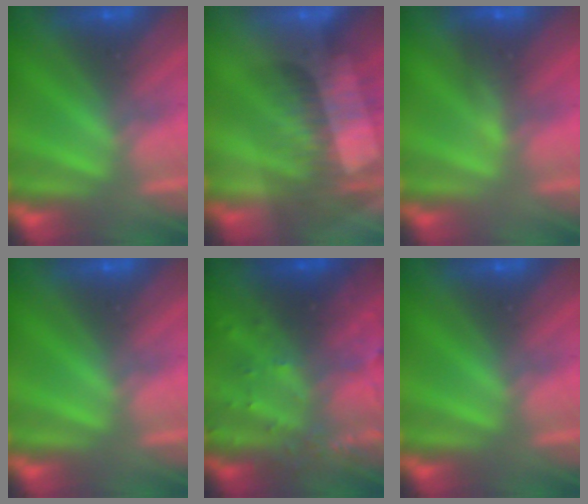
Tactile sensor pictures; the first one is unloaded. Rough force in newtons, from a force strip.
{"total": 3.2}
{"total": 4.6}
{"total": 0.0}
{"total": 7.5}
{"total": 0.0}